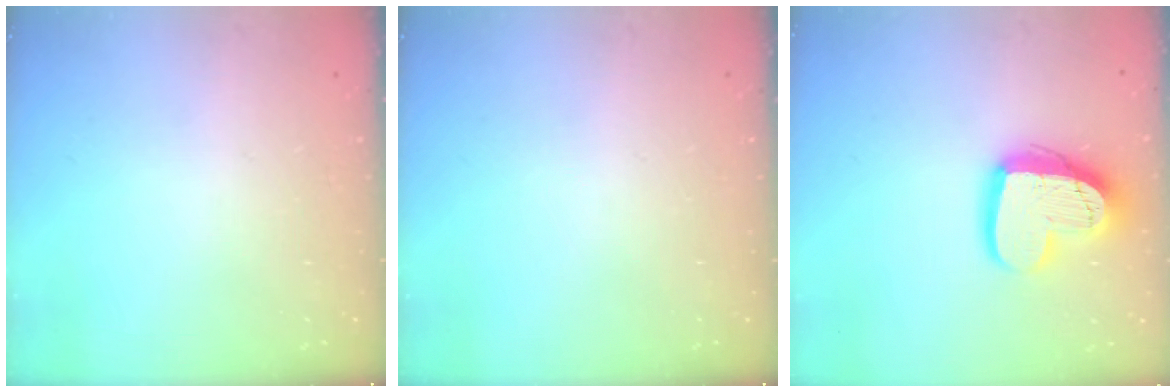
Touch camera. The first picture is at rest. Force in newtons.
{"total": 0.0}
{"total": 16.3, "press": 16.3, "slide": 1.3}